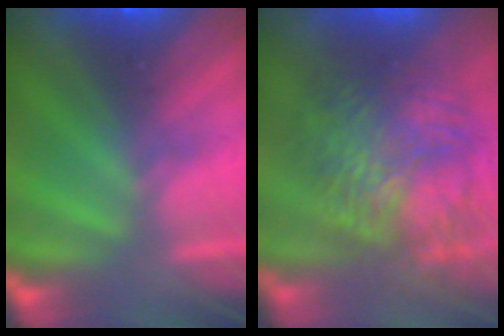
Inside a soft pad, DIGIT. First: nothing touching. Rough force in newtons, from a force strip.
{"total": 9.7}